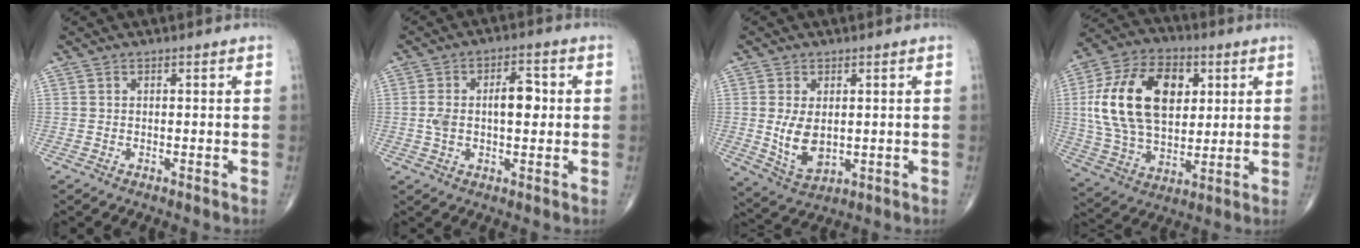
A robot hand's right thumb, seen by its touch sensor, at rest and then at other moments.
{"total": 8.6, "force": [0.6, 4.3, 7.4], "torque": [-0.125, 0.019, 0.010]}
{"total": 7.6, "force": [0.2, 4.6, 6.0], "torque": [-0.104, -0.015, 0.018]}
{"total": 22.1, "force": [4.5, 13.8, 16.6], "torque": [-0.289, 0.000, 0.082]}